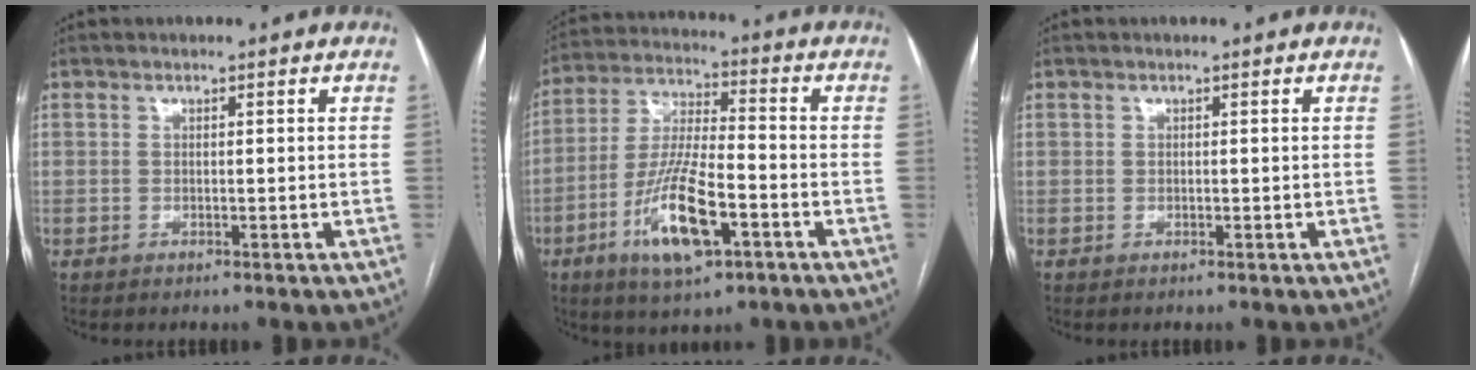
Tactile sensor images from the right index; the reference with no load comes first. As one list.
[{"total": 13.0, "force": [-5.4, 3.1, 11.4], "torque": [-0.228, -0.010, -0.096]}, {"total": 0.0}]